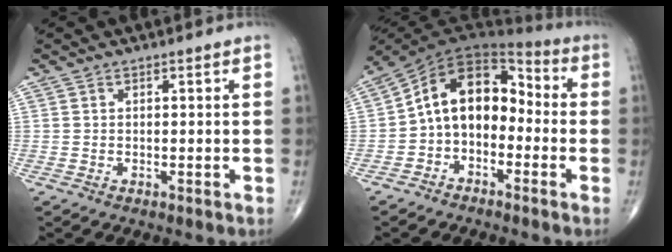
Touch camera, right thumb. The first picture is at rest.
{"total": 12.7, "force": [-2.0, 8.8, 8.9], "torque": [-0.119, 0.065, -0.051]}